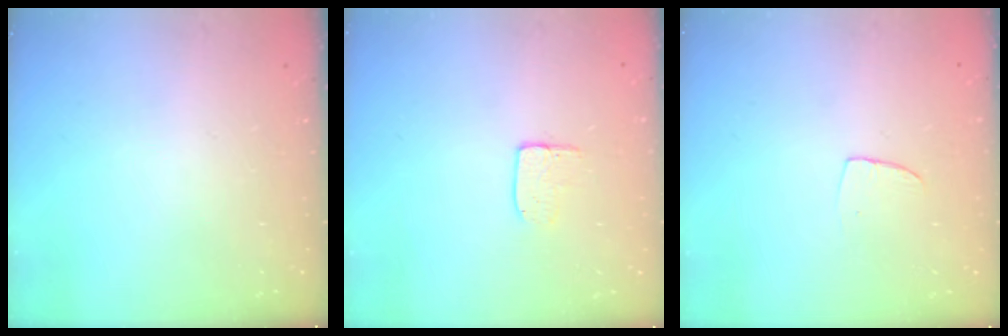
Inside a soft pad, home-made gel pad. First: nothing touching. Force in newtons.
{"total": 6.1, "press": 6.1, "slide": 0.4}
{"total": 3.1, "press": 3.1, "slide": 0.2}